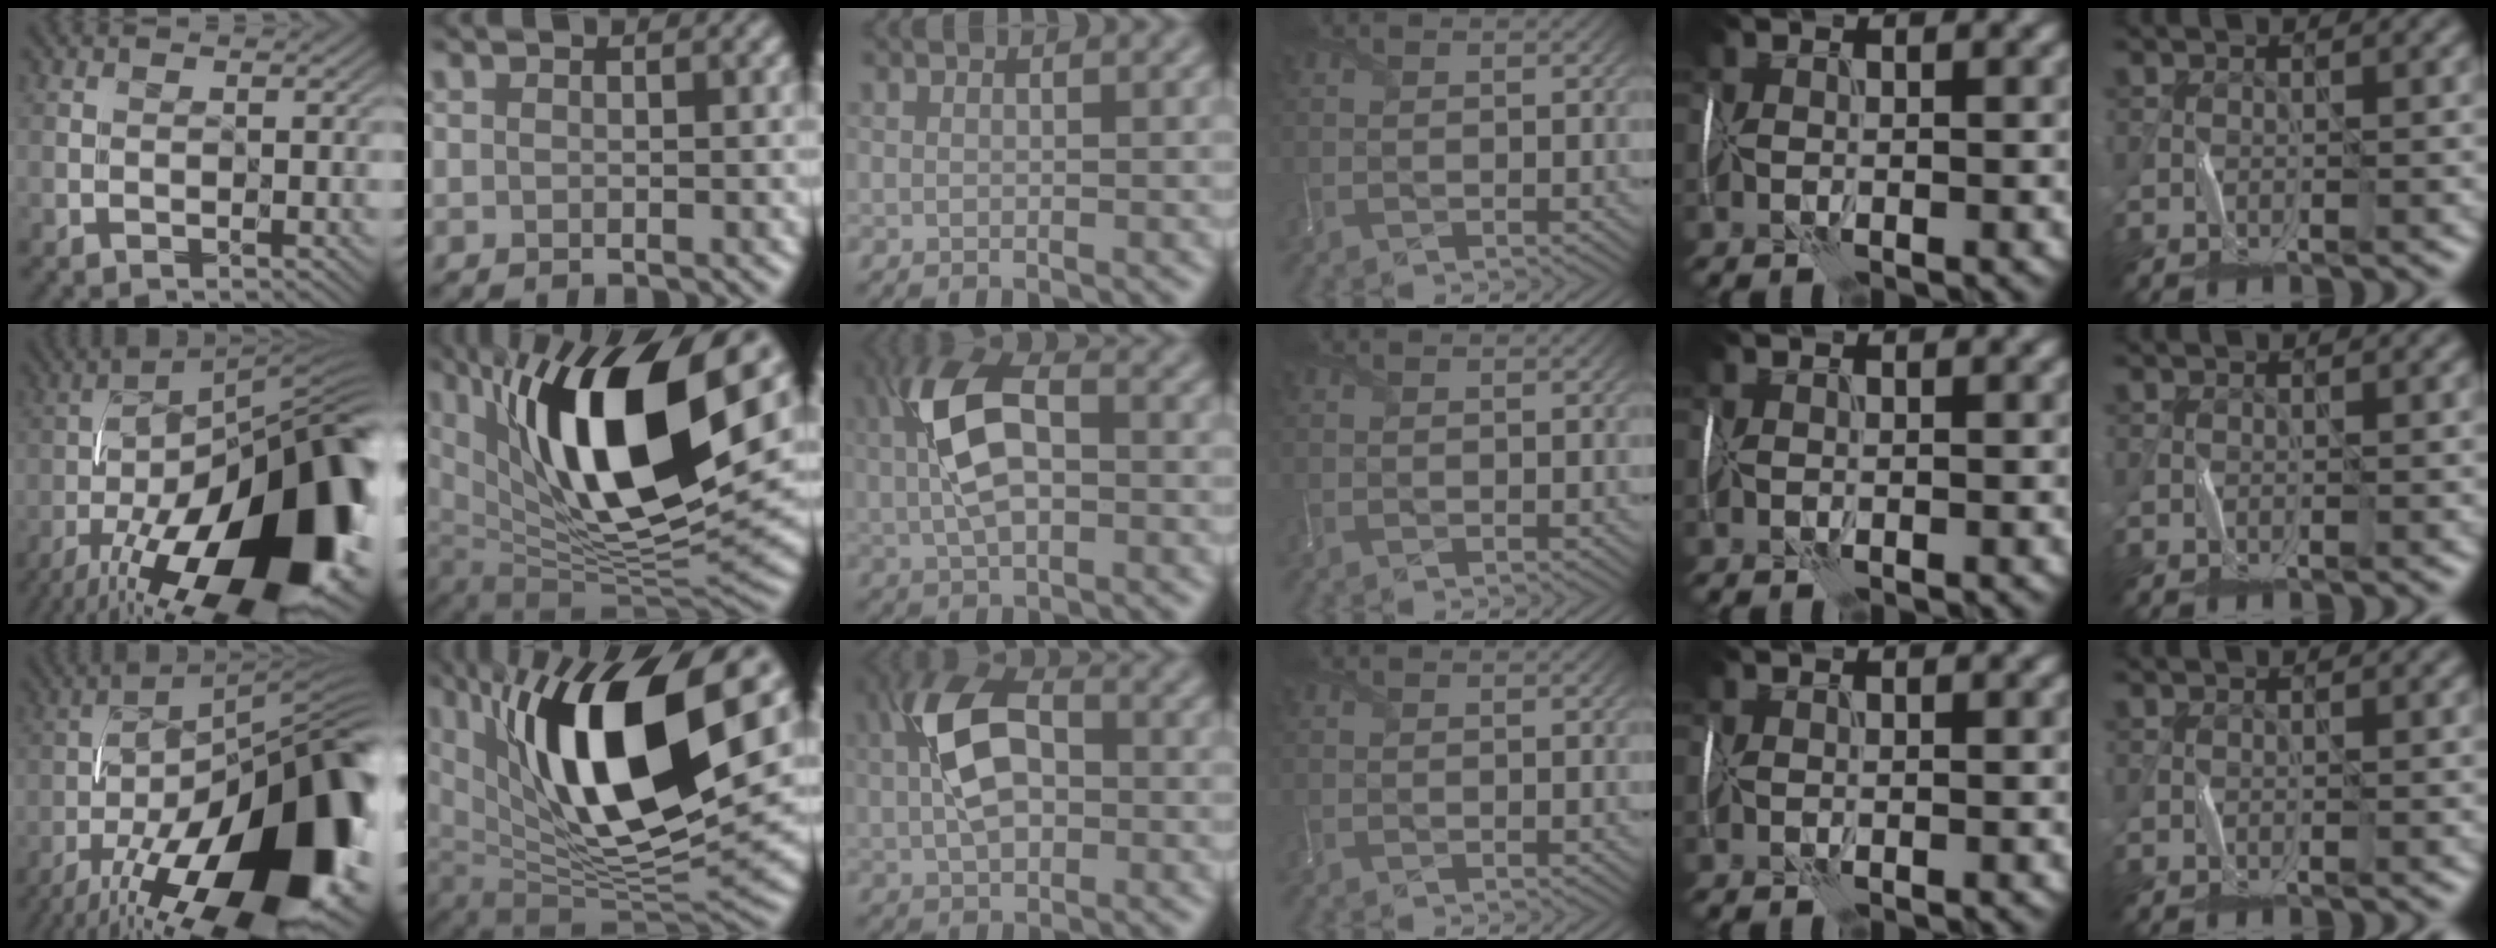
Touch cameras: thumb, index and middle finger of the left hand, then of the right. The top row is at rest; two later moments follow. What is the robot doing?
{"motion": "wrap", "object": "ribbon"}